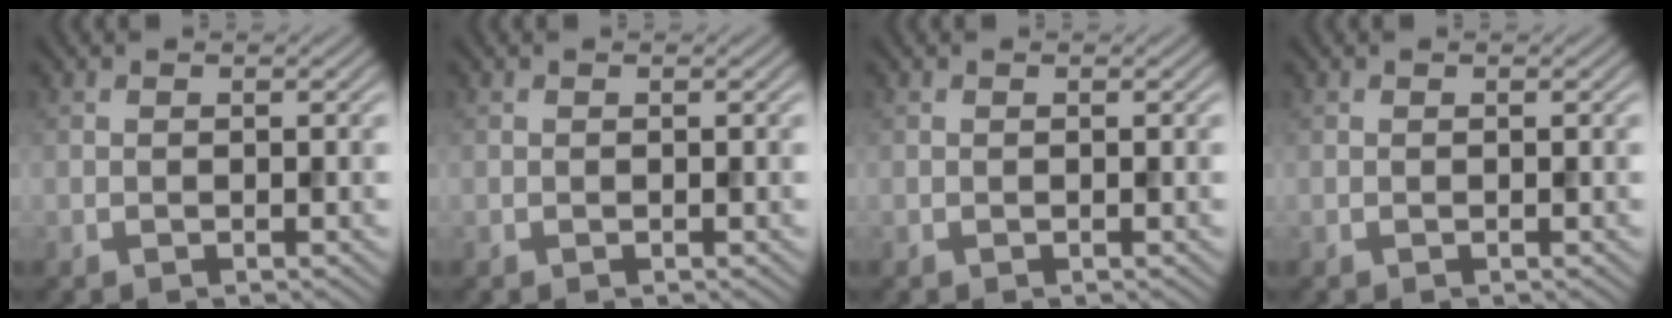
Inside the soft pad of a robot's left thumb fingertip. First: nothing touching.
{"total": 0.0}
{"total": 0.0}
{"total": 0.0}